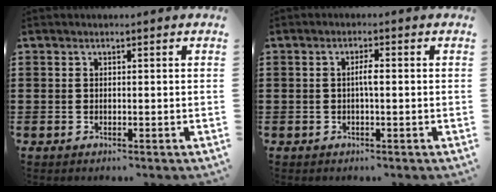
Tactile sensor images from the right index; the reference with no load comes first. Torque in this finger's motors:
{"motor_torque": [0.39, -0.32, 0.04, 0.02]}